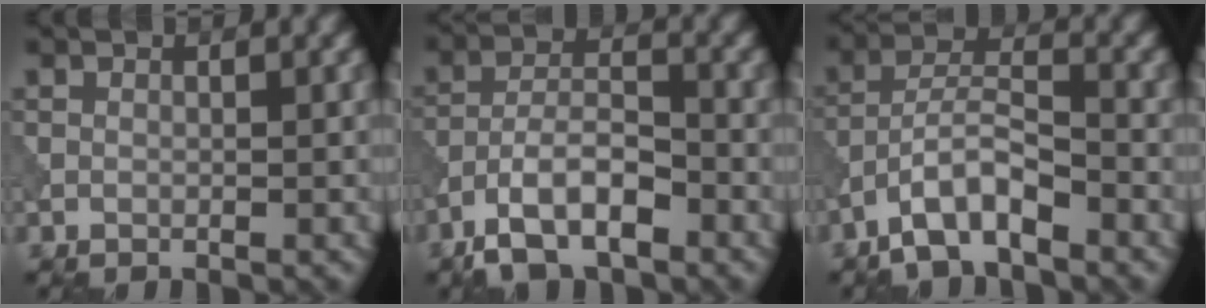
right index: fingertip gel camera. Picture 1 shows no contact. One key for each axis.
{"total": 6.4, "fx": -4.0, "fy": 2.5, "fz": 4.2, "tx": -0.074, "ty": 0.004, "tz": -0.081}
{"total": 4.9, "fx": -3.3, "fy": 1.4, "fz": 3.4, "tx": -0.059, "ty": 0.012, "tz": -0.068}